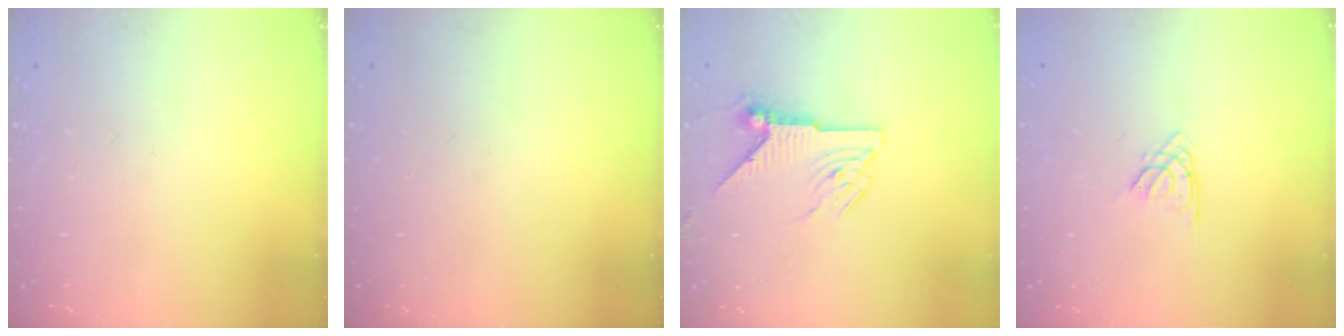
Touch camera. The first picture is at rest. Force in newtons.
{"total": 0.0}
{"total": 7.5, "press": 7.5, "slide": 0.4}
{"total": 2.5, "press": 2.4, "slide": 0.5}